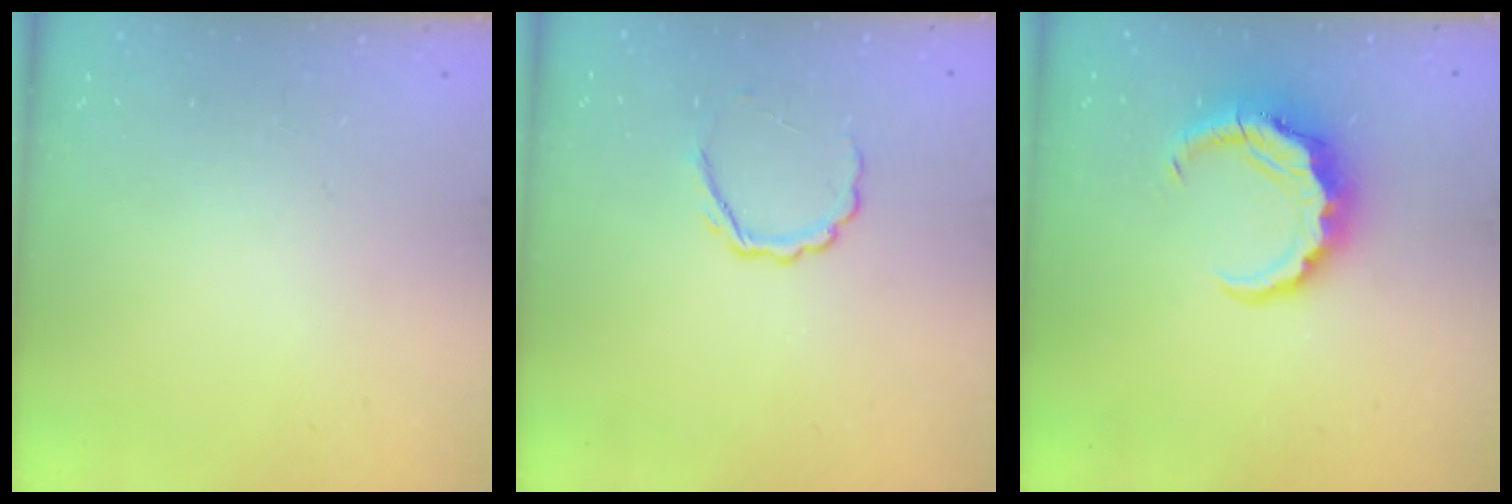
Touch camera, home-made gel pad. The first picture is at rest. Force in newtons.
{"total": 4.0, "press": 3.9, "slide": 0.9}
{"total": 8.3, "press": 8.3, "slide": 0.9}